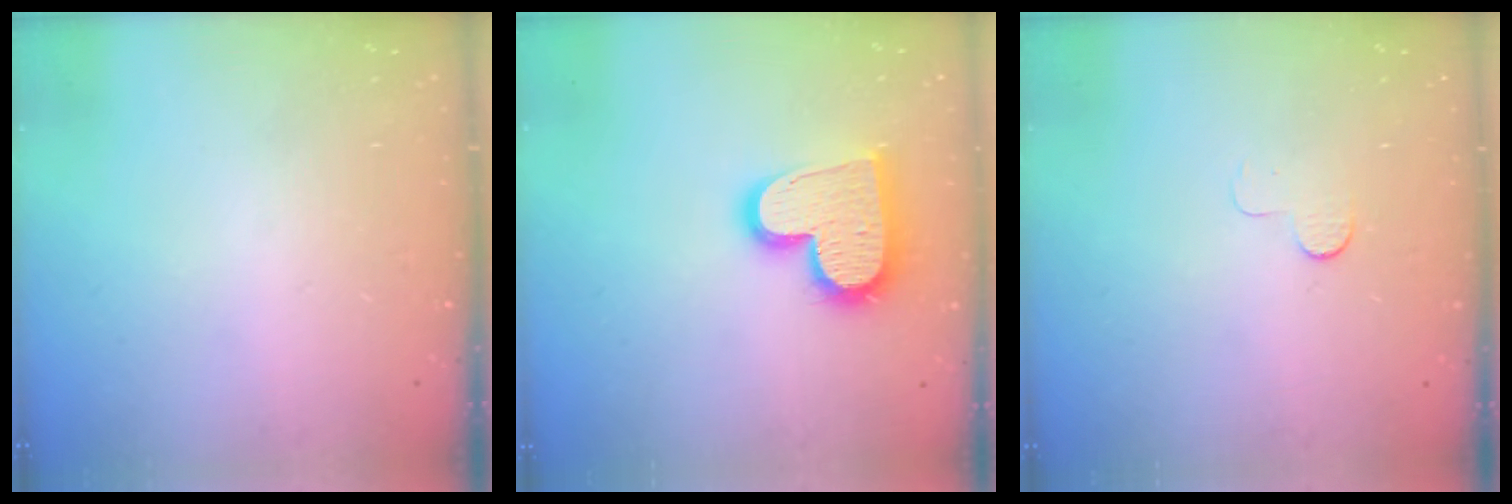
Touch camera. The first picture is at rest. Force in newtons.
{"total": 16.0, "press": 16.0, "slide": 1.0}
{"total": 3.2, "press": 3.1, "slide": 0.3}